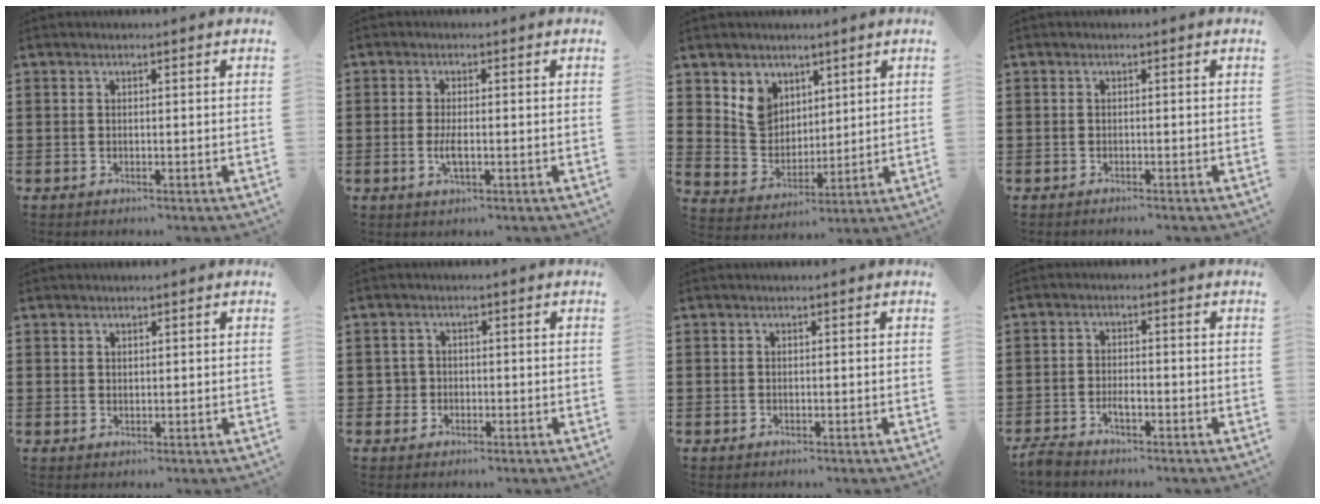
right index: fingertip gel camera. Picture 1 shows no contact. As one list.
[{"total": 2.8, "force": [-0.6, 0.7, 2.6], "torque": [-0.059, -0.007, -0.016]}, {"total": 6.6, "force": [3.9, 5.2, 1.2], "torque": [-0.056, 0.004, 0.076]}, {"total": 0.6, "force": [-0.5, 0.0, 0.1], "torque": [-0.004, -0.002, -0.011]}, {"total": 1.0, "force": [0.8, 0.6, 0.2], "torque": [-0.005, 0.002, 0.015]}, {"total": 2.1, "force": [-0.7, 1.9, 0.5], "torque": [-0.015, 0.004, -0.018]}, {"total": 0.0}, {"total": 2.7, "force": [-2.0, 0.9, 1.6], "torque": [-0.034, 0.004, -0.040]}]